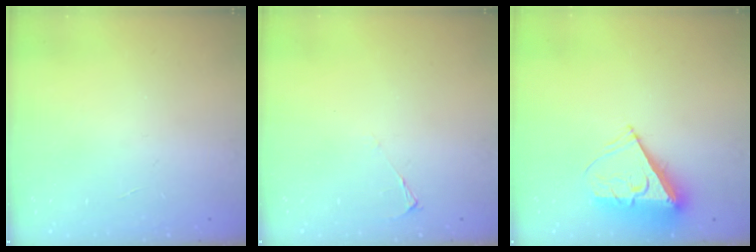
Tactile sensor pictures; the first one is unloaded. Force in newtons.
{"total": 2.1, "press": 2.0, "slide": 0.4}
{"total": 8.0, "press": 8.0, "slide": 0.4}